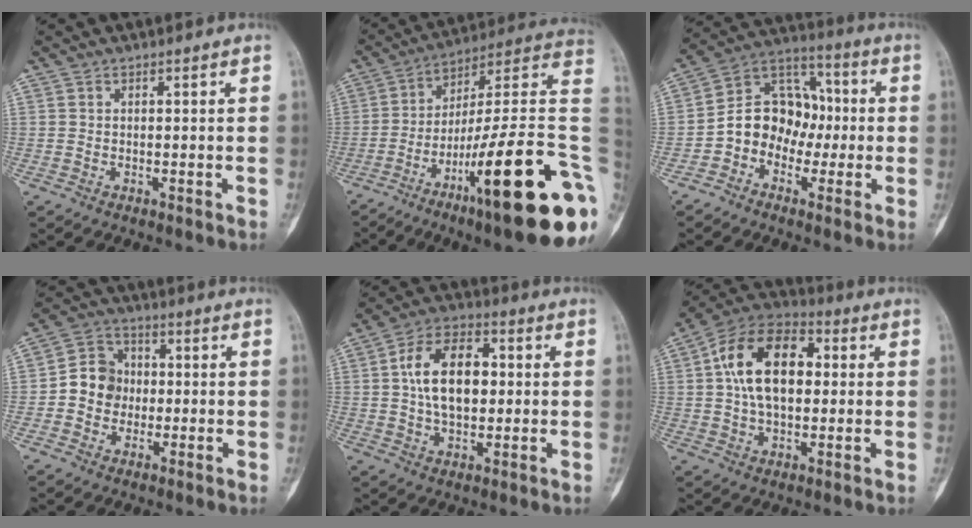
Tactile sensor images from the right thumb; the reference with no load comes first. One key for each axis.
{"total": 29.9, "fx": -9.4, "fy": 5.7, "fz": 27.9, "tx": -0.339, "ty": 0.059, "tz": -0.148}
{"total": 12.0, "fx": -2.2, "fy": 9.7, "fz": 6.7, "tx": -0.075, "ty": 0.047, "tz": -0.053}
{"total": 8.6, "fx": -0.6, "fy": 7.8, "fz": 3.7, "tx": -0.030, "ty": 0.025, "tz": -0.023}
{"total": 13.8, "fx": 1.4, "fy": 8.4, "fz": 10.9, "tx": -0.172, "ty": 0.016, "tz": 0.020}
{"total": 17.2, "fx": 2.5, "fy": 10.4, "fz": 13.4, "tx": -0.218, "ty": 0.023, "tz": 0.036}